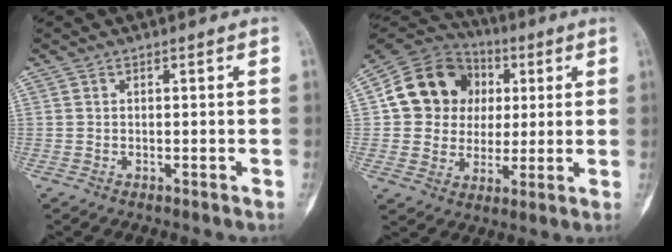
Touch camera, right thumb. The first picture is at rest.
{"total": 16.0, "force": [2.9, 14.2, 6.9], "torque": [-0.089, 0.015, 0.052]}